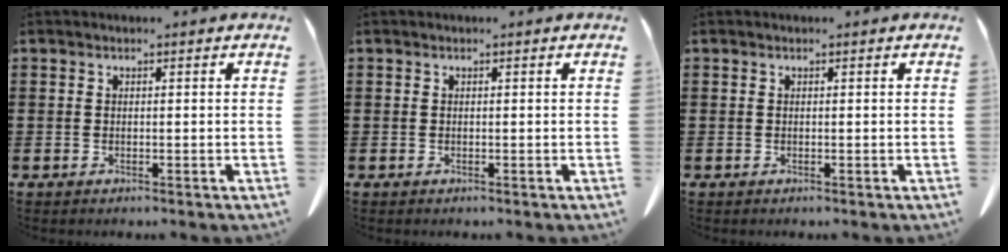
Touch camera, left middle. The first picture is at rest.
{"total": 0.0}
{"total": 0.0}